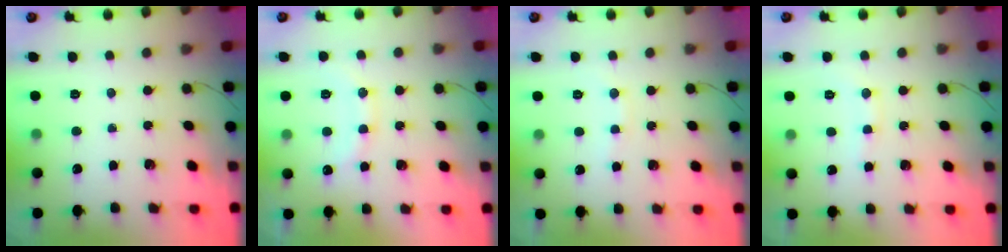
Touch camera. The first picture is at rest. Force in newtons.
{"total": 11.1, "press": 11.1, "slide": 1.0}
{"total": 5.0, "press": 4.8, "slide": 1.4}
{"total": 5.9, "press": 5.7, "slide": 1.6}